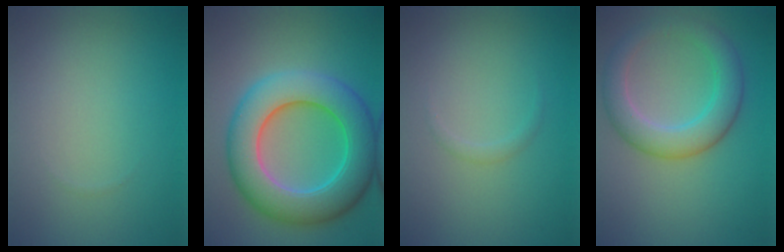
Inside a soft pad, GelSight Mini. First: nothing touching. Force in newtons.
{"total": 9.7, "press": 9.7, "slide": 0.6}
{"total": 0.7, "press": 0.7, "slide": 0.0}
{"total": 4.8, "press": 4.8, "slide": 0.1}